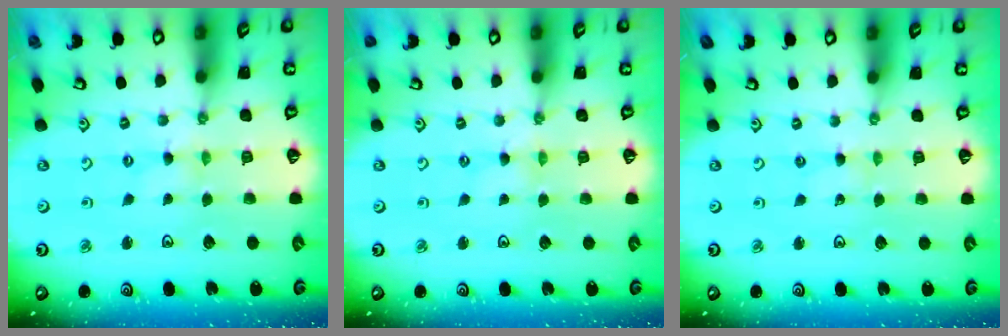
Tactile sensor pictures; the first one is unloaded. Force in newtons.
{"total": 0.0}
{"total": 0.6, "press": 0.6, "slide": 0.1}